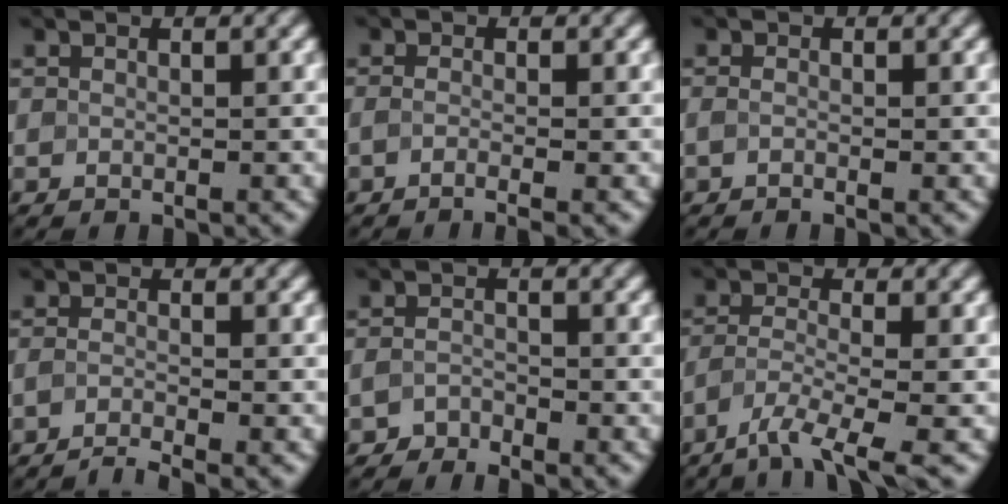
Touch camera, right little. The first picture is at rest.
{"total": 1.9, "force": [-1.3, 0.4, 1.3], "torque": [-0.008, -0.004, -0.023]}
{"total": 1.0, "force": [-0.8, 0.1, 0.6], "torque": [-0.006, -0.002, -0.007]}
{"total": 2.5, "force": [-2.4, 0.1, 0.9], "torque": [-0.009, -0.004, -0.047]}
{"total": 1.9, "force": [-1.8, 0.3, -0.3], "torque": [0.010, 0.005, -0.033]}
{"total": 4.7, "force": [-3.7, 0.5, 3.0], "torque": [-0.047, -0.002, -0.070]}